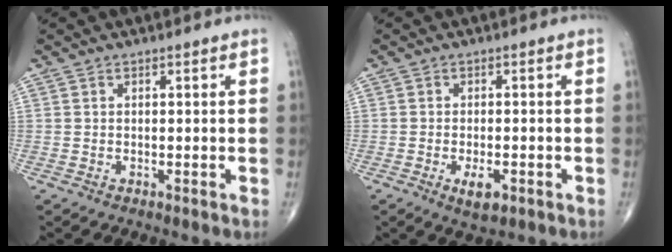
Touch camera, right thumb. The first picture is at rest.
{"total": 3.8, "force": [-1.6, 1.7, 3.1], "torque": [-0.049, -0.002, -0.020]}